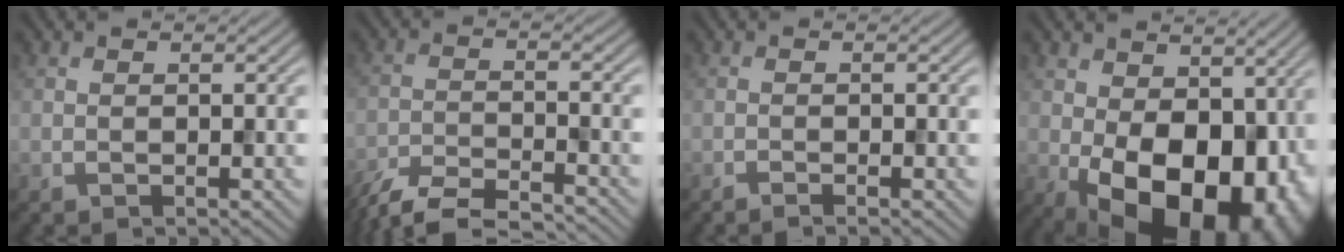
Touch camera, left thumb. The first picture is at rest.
{"total": 7.5, "force": [-6.7, 1.4, 3.1], "torque": [-0.067, -0.011, -0.122]}
{"total": 1.0, "force": [-0.7, 0.0, 0.7], "torque": [-0.015, -0.001, -0.013]}
{"total": 17.5, "force": [-2.4, 11.4, 13.1], "torque": [-0.193, -0.047, -0.020]}